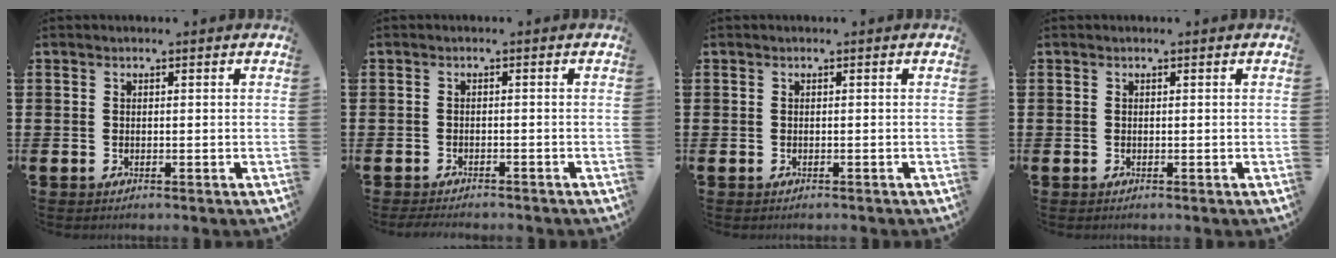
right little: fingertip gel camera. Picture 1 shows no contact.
{"total": 1.1, "force": [-1.1, 0.1, 0.2], "torque": [-0.006, 0.000, -0.022]}
{"total": 0.0}
{"total": 0.0}